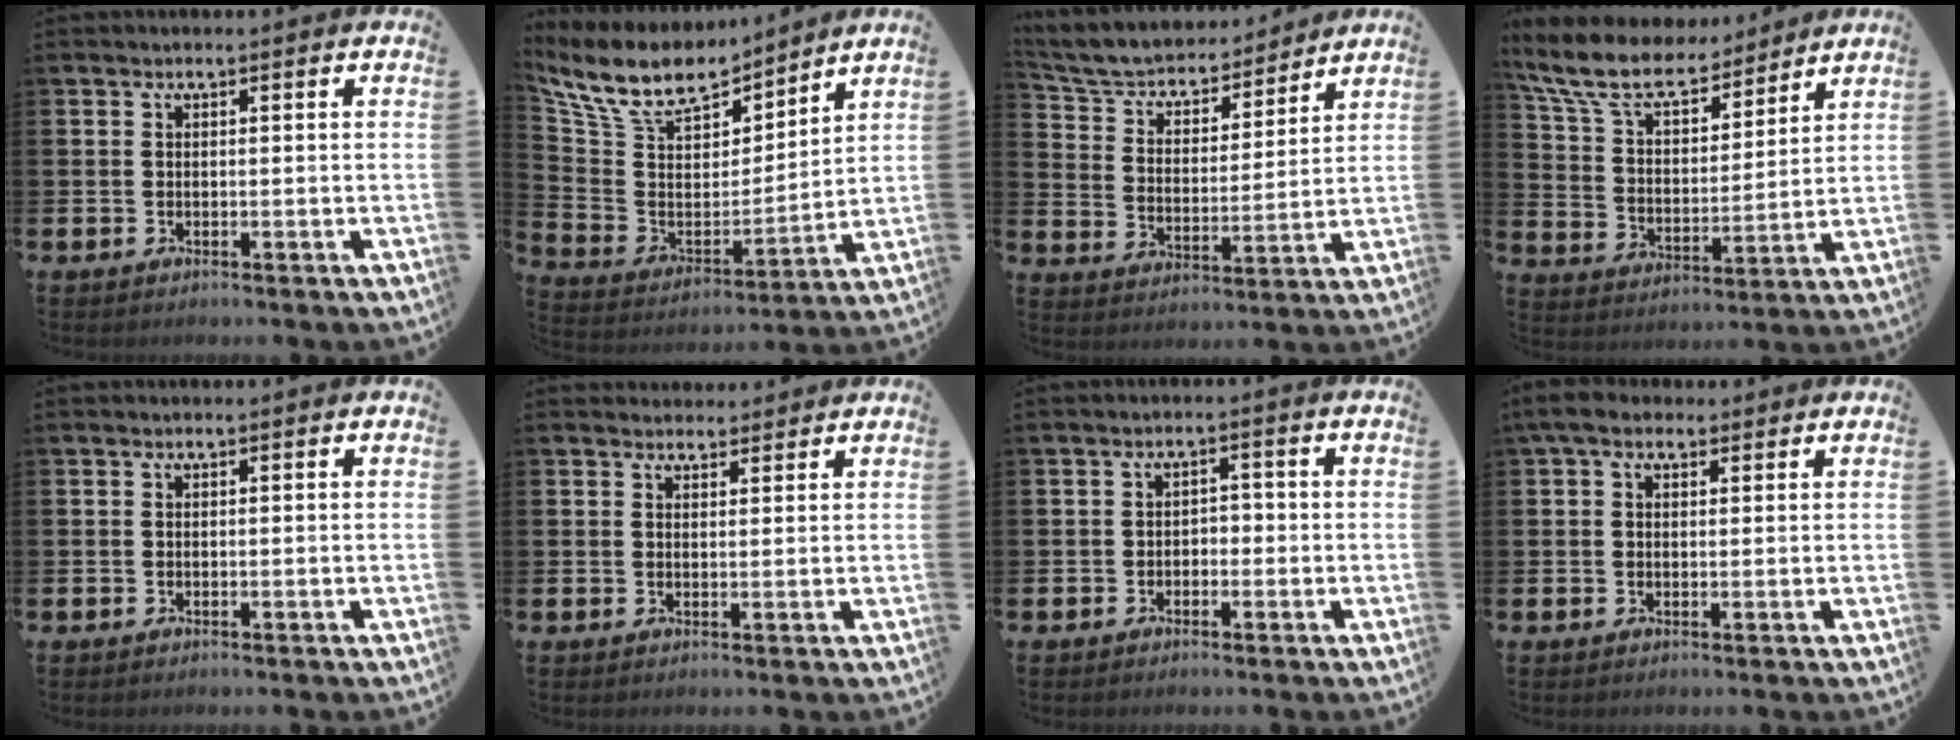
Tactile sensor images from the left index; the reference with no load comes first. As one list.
[{"total": 11.4, "force": [9.9, 4.4, 3.5], "torque": [-0.127, -0.055, 0.181]}, {"total": 6.5, "force": [6.1, 2.0, 1.2], "torque": [-0.063, -0.044, 0.105]}, {"total": 10.1, "force": [8.8, 3.4, 3.6], "torque": [-0.117, -0.048, 0.159]}, {"total": 0.0}, {"total": 2.4, "force": [2.3, 0.7, -0.2], "torque": [0.007, -0.009, 0.041]}, {"total": 1.6, "force": [-1.1, 1.0, 0.5], "torque": [-0.020, 0.010, -0.024]}, {"total": 3.4, "force": [2.4, 2.0, 1.5], "torque": [-0.030, 0.005, 0.042]}]